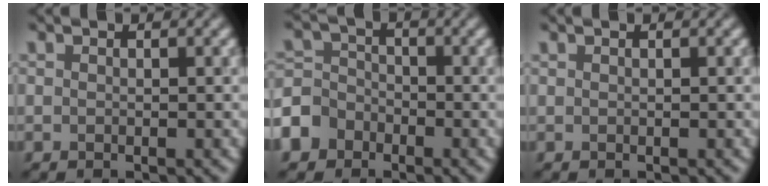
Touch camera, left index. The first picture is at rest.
{"total": 5.8, "force": [-3.5, 4.5, 1.3], "torque": [-0.019, -0.006, -0.079]}
{"total": 0.0}